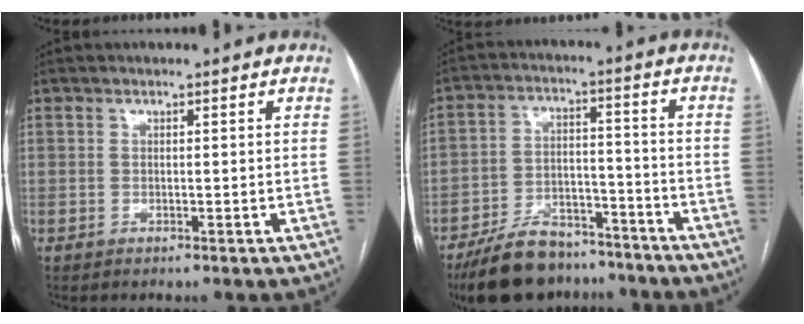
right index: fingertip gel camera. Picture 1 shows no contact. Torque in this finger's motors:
{"motor_torque": [-1.07, -1.07, -0.83, -0.21]}